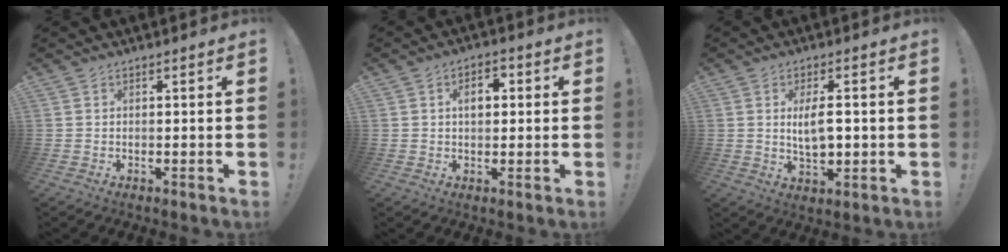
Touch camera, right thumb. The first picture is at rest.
{"total": 5.1, "force": [0.6, 3.3, 3.9], "torque": [-0.050, 0.005, 0.003]}
{"total": 7.2, "force": [0.5, 3.1, 6.4], "torque": [-0.106, -0.002, 0.005]}